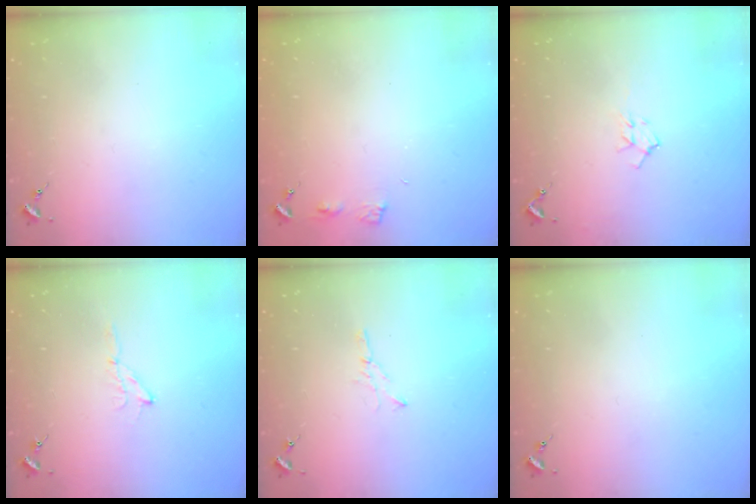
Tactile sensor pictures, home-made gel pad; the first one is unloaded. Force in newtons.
{"total": 3.5, "press": 3.4, "slide": 0.5}
{"total": 7.7, "press": 7.6, "slide": 0.9}
{"total": 4.9, "press": 4.9, "slide": 0.5}
{"total": 2.8, "press": 2.8, "slide": 0.3}
{"total": 0.0}